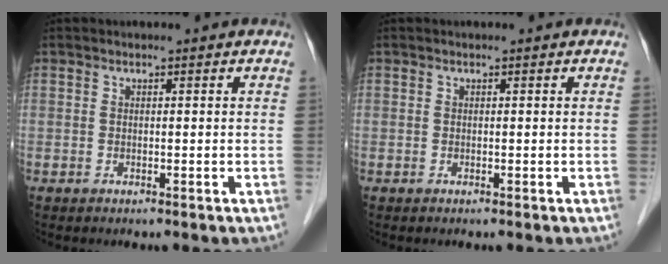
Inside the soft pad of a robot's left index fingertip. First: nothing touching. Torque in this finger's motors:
{"motor_torque": [0.00, 0.00, 0.00, 0.00]}